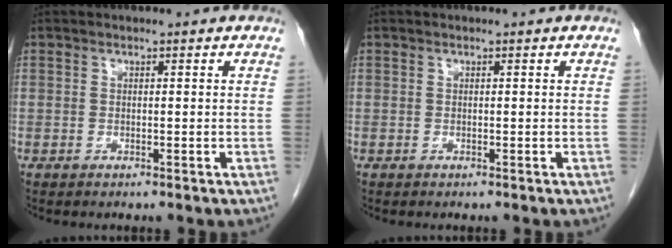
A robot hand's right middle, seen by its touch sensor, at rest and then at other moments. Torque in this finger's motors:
{"motor_torque": [0.02, -0.02, 0.00, 0.00]}